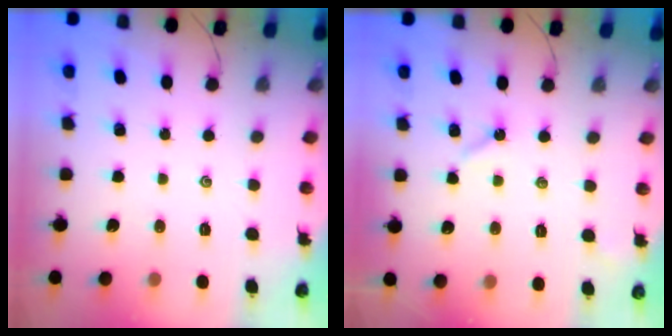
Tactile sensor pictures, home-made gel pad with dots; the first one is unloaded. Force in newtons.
{"total": 3.1, "press": 3.0, "slide": 0.4}